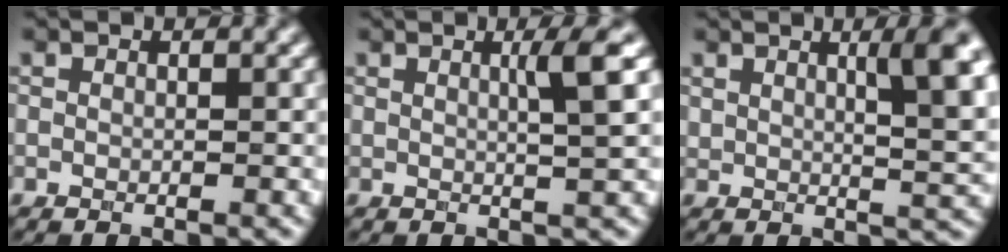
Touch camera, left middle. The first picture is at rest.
{"total": 2.8, "force": [0.7, 0.0, 2.7], "torque": [-0.040, 0.007, 0.017]}
{"total": 5.6, "force": [2.3, 1.3, 4.9], "torque": [-0.058, 0.003, 0.048]}